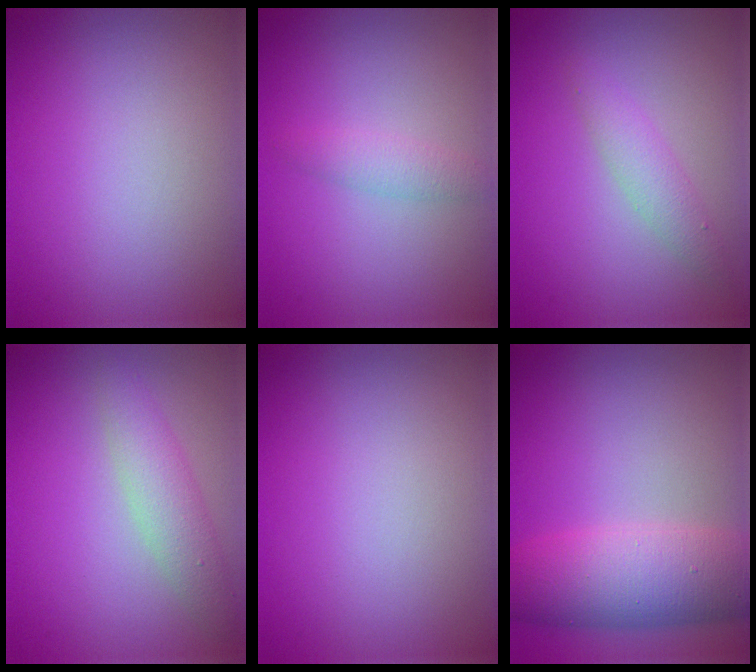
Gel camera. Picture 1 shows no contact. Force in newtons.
{"total": 1.5, "press": 1.5, "slide": 0.0}
{"total": 2.0, "press": 2.0, "slide": 0.0}
{"total": 2.9, "press": 2.9, "slide": 0.1}
{"total": 0.0}
{"total": 7.2, "press": 7.2, "slide": 0.2}